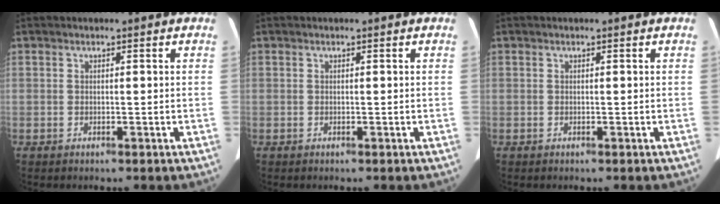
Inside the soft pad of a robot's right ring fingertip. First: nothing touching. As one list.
[{"total": 0.0}, {"total": 0.0}]